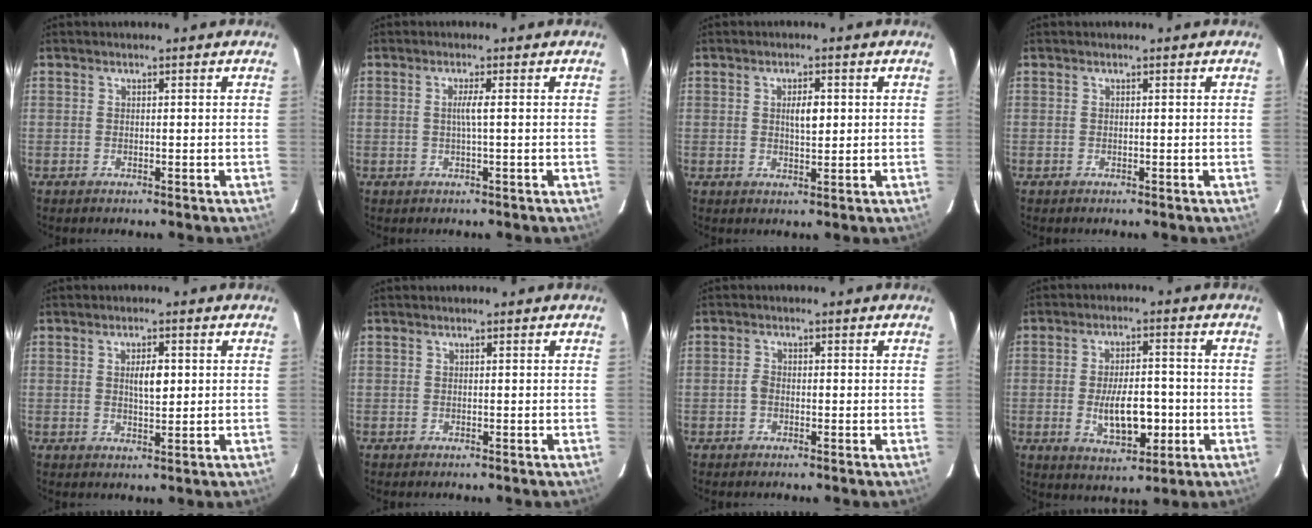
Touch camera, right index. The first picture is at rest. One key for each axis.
{"total": 1.9, "fx": 0.1, "fy": -0.4, "fz": 1.8, "tx": -0.036, "ty": 0.001, "tz": 0.000}
{"total": 3.1, "fx": 0.6, "fy": 1.0, "fz": 2.9, "tx": -0.049, "ty": 0.000, "tz": 0.009}
{"total": 0.0}
{"total": 3.6, "fx": 0.6, "fy": 1.2, "fz": 3.3, "tx": -0.057, "ty": 0.000, "tz": 0.012}
{"total": 0.0}
{"total": 1.4, "fx": -0.4, "fy": 0.9, "fz": 1.0, "tx": -0.021, "ty": 0.003, "tz": -0.009}
{"total": 8.8, "fx": -1.9, "fy": 3.7, "fz": 7.8, "tx": -0.138, "ty": 0.001, "tz": -0.025}